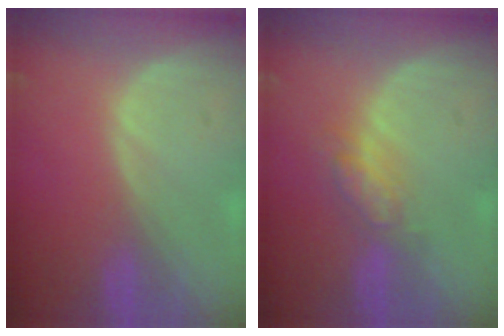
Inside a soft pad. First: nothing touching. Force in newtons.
{"total": 4.6, "press": 4.1, "slide": 2.1}